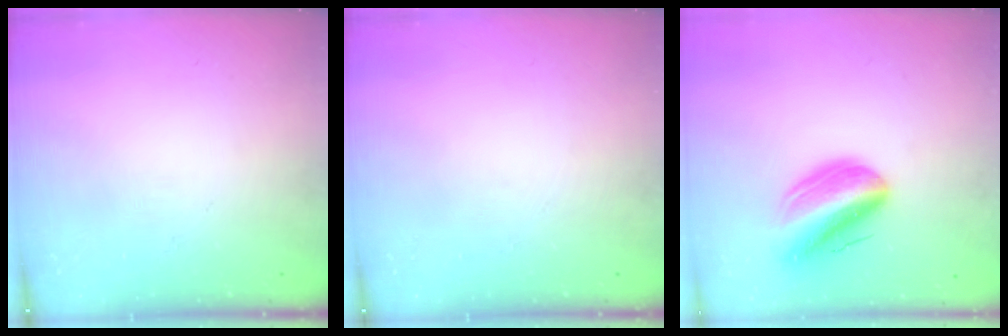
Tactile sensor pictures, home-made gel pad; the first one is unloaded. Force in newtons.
{"total": 0.0}
{"total": 14.3, "press": 13.9, "slide": 3.6}